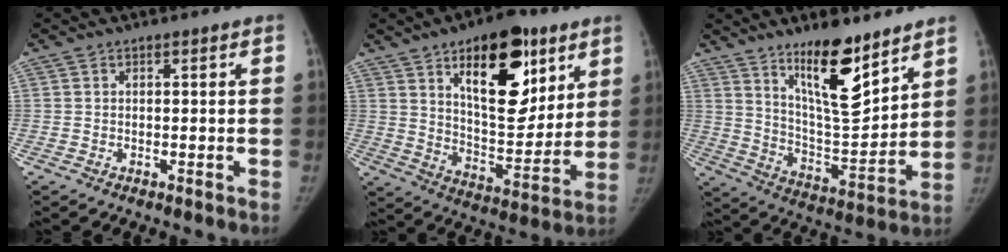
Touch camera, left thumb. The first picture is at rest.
{"total": 21.0, "force": [9.9, 10.2, 15.4], "torque": [-0.168, -0.053, 0.158]}
{"total": 15.1, "force": [10.1, 4.4, 10.2], "torque": [-0.135, -0.083, 0.183]}